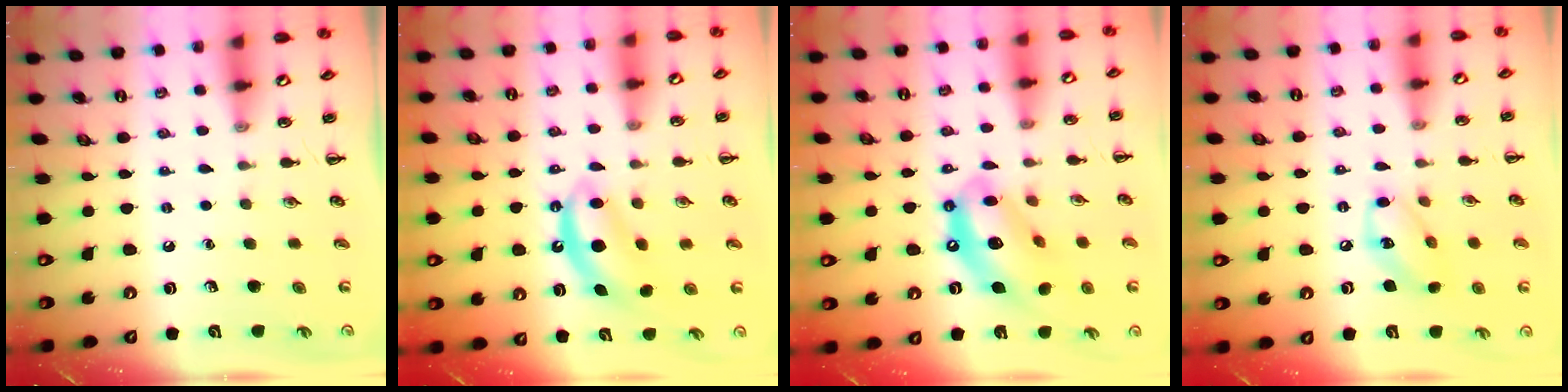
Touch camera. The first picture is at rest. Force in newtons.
{"total": 6.8, "press": 6.7, "slide": 1.1}
{"total": 15.5, "press": 14.9, "slide": 3.9}
{"total": 10.5, "press": 10.5, "slide": 1.0}